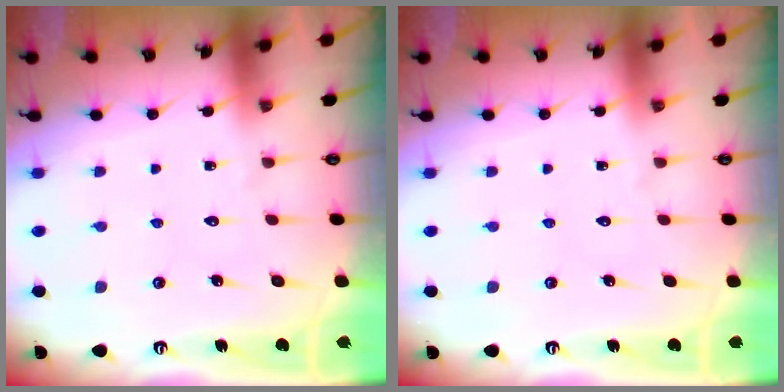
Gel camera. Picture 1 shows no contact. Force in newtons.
{"total": 0.0}